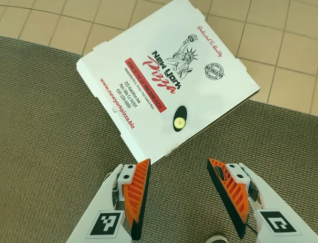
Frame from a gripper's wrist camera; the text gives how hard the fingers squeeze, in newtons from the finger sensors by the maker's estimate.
{"total": 0.0}